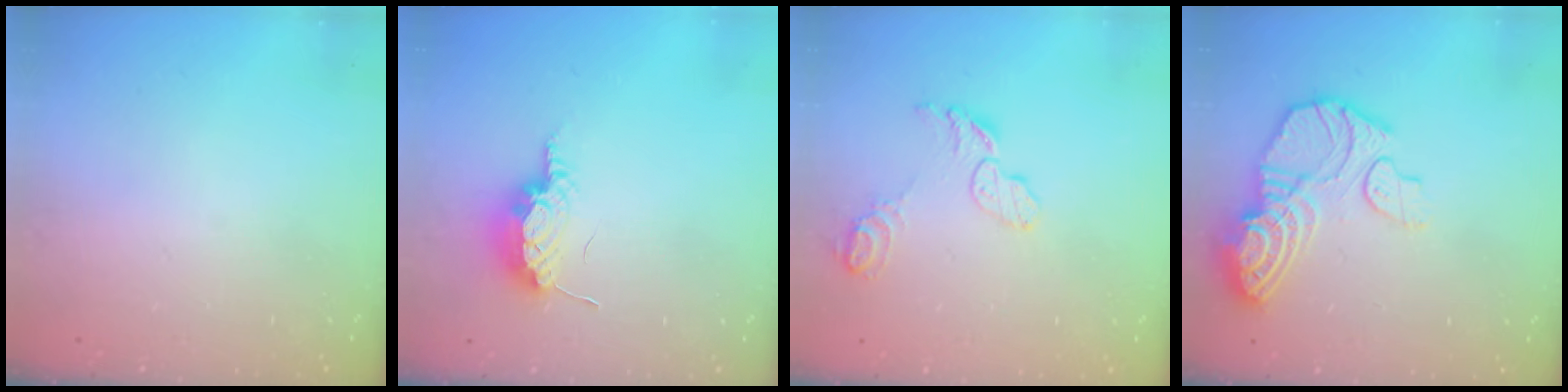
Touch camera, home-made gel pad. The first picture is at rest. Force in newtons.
{"total": 14.8, "press": 9.9, "slide": 11.1}
{"total": 8.8, "press": 8.7, "slide": 0.7}
{"total": 15.8, "press": 15.8, "slide": 1.5}